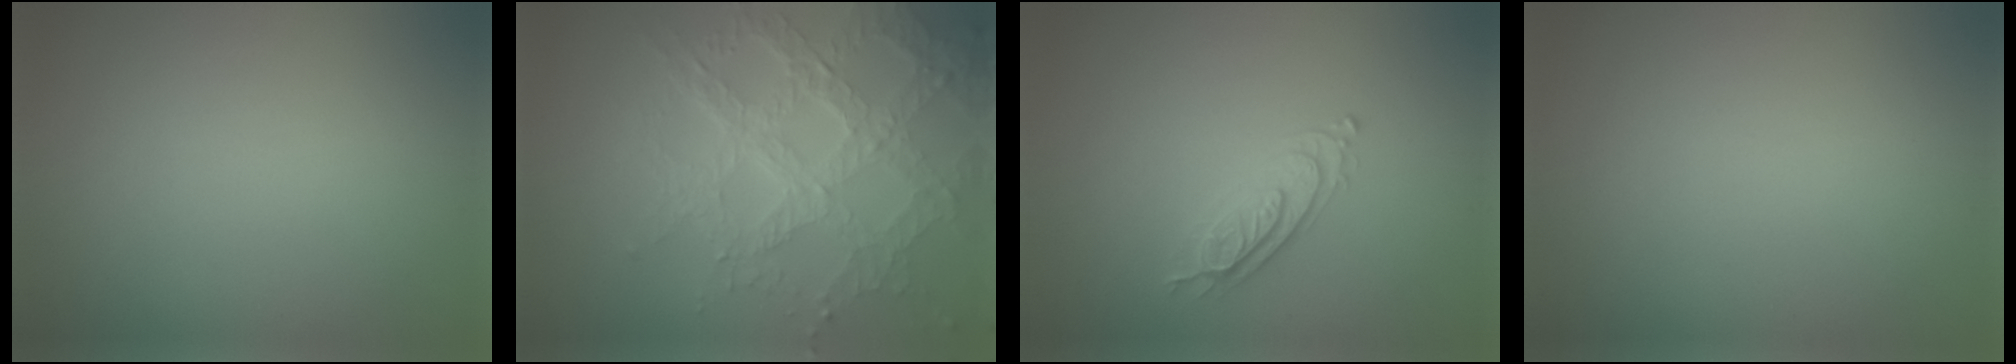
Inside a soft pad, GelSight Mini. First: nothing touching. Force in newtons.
{"total": 6.9, "press": 5.3, "slide": 4.5}
{"total": 2.2, "press": 2.2, "slide": 0.3}
{"total": 0.0}